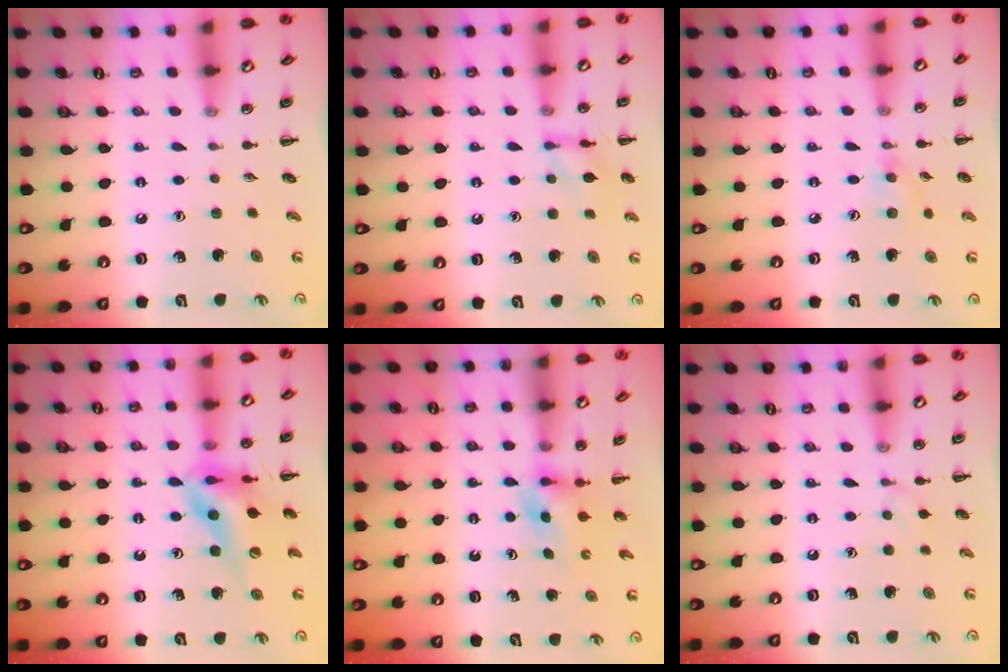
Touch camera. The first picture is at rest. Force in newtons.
{"total": 9.7, "press": 9.7, "slide": 0.6}
{"total": 4.9, "press": 4.6, "slide": 1.8}
{"total": 14.5, "press": 13.9, "slide": 4.1}
{"total": 3.5, "press": 3.4, "slide": 0.6}
{"total": 5.4, "press": 4.9, "slide": 2.1}